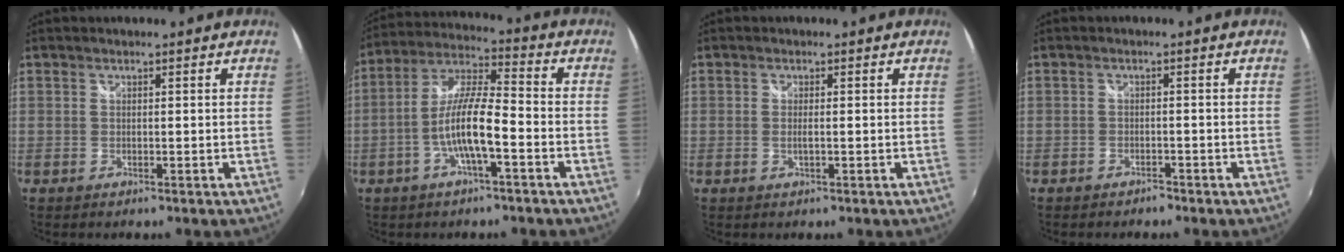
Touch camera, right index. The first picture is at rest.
{"total": 10.3, "force": [-3.8, 1.8, 9.4], "torque": [-0.196, 0.005, -0.071]}
{"total": 1.4, "force": [-0.3, 0.2, 1.3], "torque": [-0.027, -0.002, -0.005]}
{"total": 2.2, "force": [-1.9, 1.0, 0.5], "torque": [-0.014, -0.006, -0.030]}